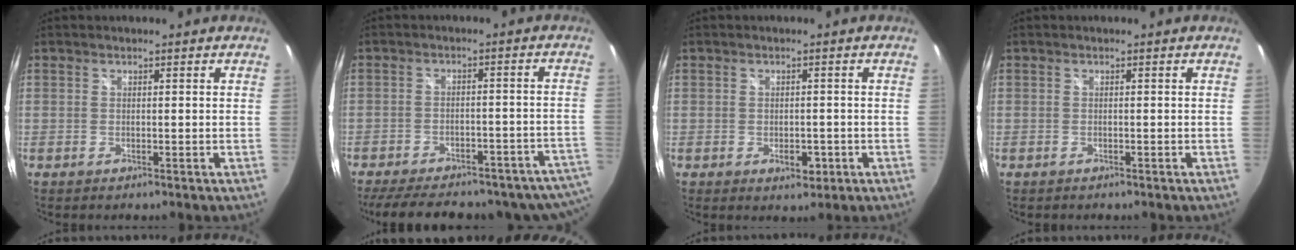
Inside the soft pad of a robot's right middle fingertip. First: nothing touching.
{"total": 25.1, "force": [-20.9, 8.7, 10.7], "torque": [-0.176, -0.008, -0.250]}
{"total": 3.2, "force": [-1.3, 2.1, 2.0], "torque": [-0.034, -0.004, -0.014]}
{"total": 0.8, "force": [-0.7, 0.4, 0.2], "torque": [-0.007, -0.002, -0.011]}